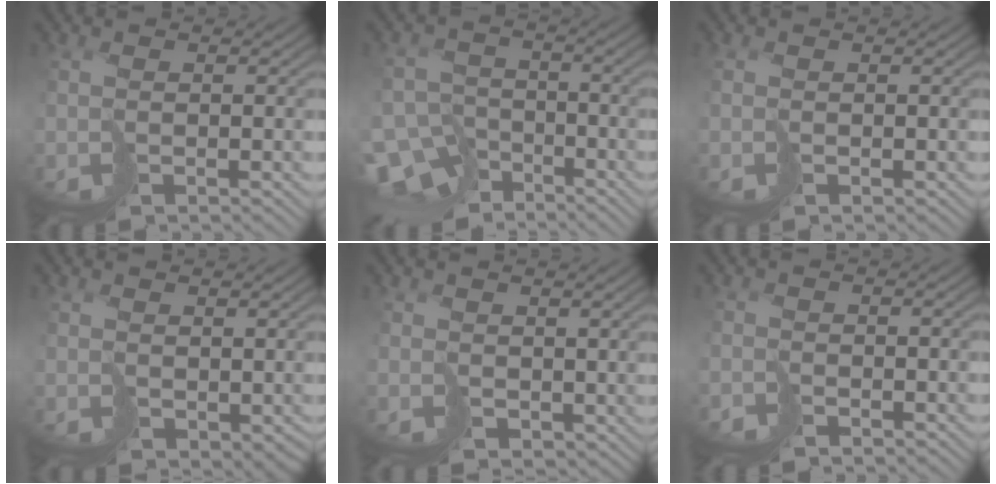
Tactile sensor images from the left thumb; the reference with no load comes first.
{"total": 10.0, "force": [-8.0, 5.5, 2.4], "torque": [-0.055, -0.023, -0.133]}
{"total": 0.5, "force": [-0.2, 0.5, 0.1], "torque": [-0.001, -0.003, -0.007]}
{"total": 2.7, "force": [0.9, 1.9, 1.7], "torque": [-0.037, -0.011, 0.026]}
{"total": 1.8, "force": [1.3, 1.2, 0.2], "torque": [-0.008, -0.007, 0.030]}
{"total": 1.6, "force": [-1.3, -0.1, -0.9], "torque": [0.032, -0.003, -0.030]}